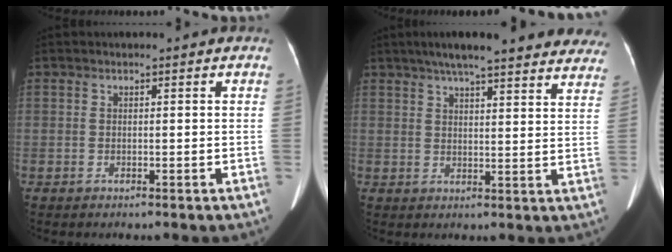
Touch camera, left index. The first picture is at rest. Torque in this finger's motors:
{"motor_torque": [0.99, -1.15, 0.38, 0.13]}